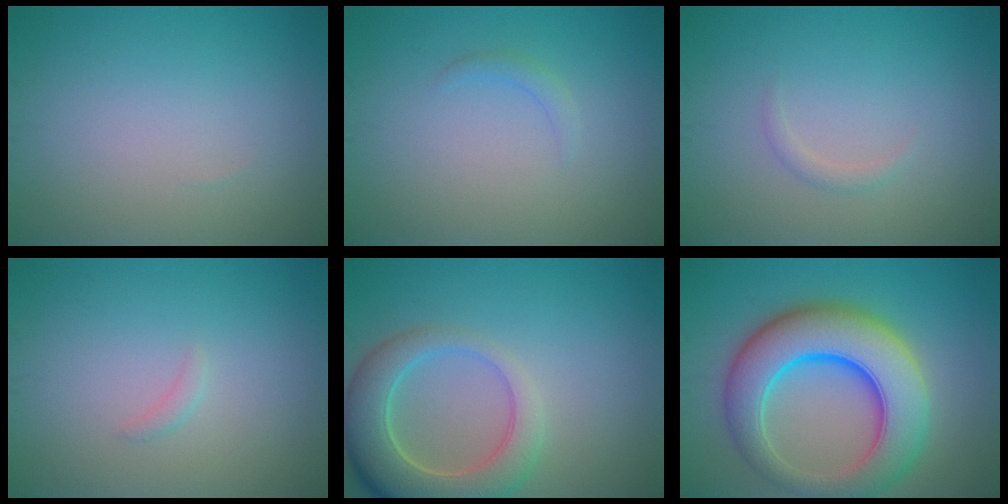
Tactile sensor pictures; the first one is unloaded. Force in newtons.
{"total": 0.9, "press": 0.9, "slide": 0.0}
{"total": 0.8, "press": 0.8, "slide": 0.1}
{"total": 0.6, "press": 0.6, "slide": 0.1}
{"total": 6.8, "press": 6.7, "slide": 0.9}
{"total": 10.7, "press": 10.7, "slide": 0.1}